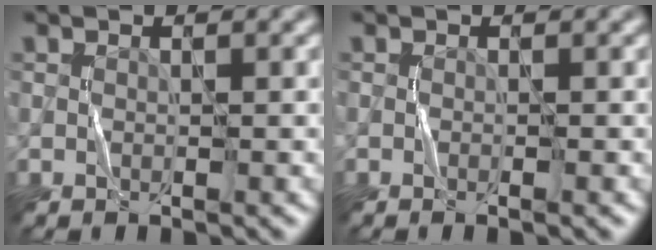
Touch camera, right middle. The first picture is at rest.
{"total": 0.8, "force": [-0.3, 0.1, 0.7], "torque": [-0.011, -0.005, -0.007]}